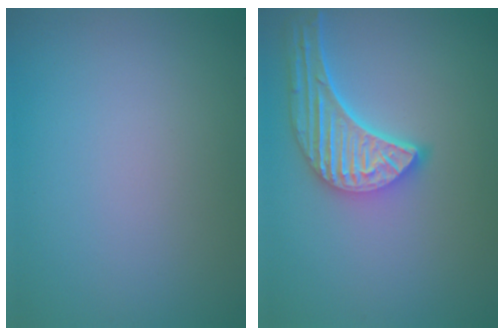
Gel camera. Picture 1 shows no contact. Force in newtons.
{"total": 5.5, "press": 4.4, "slide": 3.4}